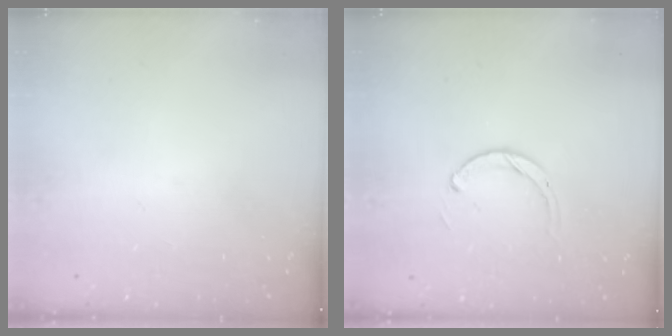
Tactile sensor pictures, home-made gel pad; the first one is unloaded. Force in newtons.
{"total": 2.3, "press": 2.3, "slide": 0.3}